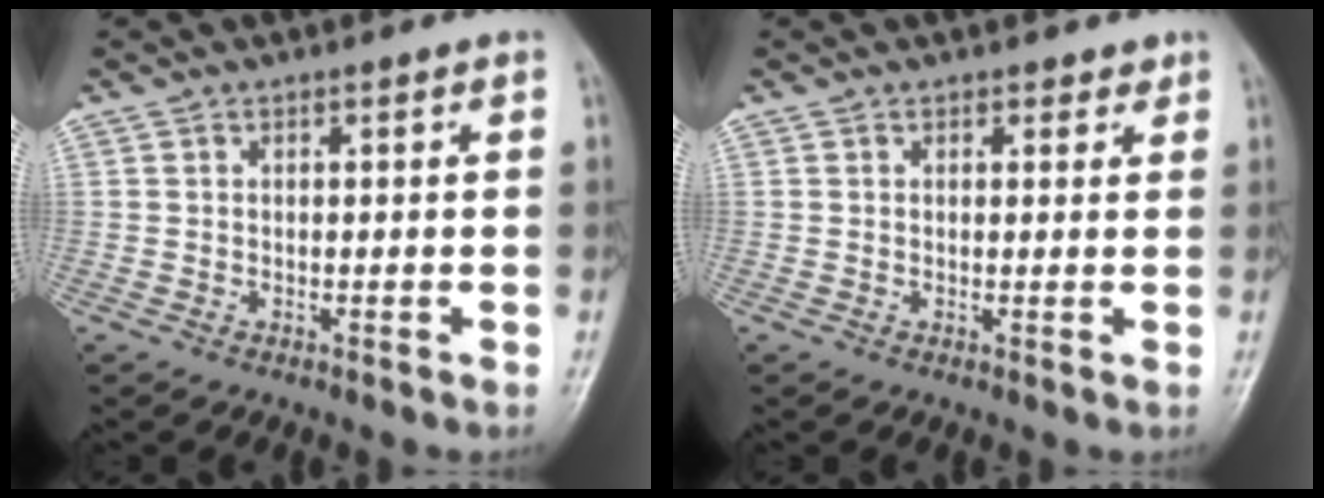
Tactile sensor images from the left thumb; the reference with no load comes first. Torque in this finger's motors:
{"motor_torque": [-0.11, -0.18, -0.08, -0.08, -0.01]}